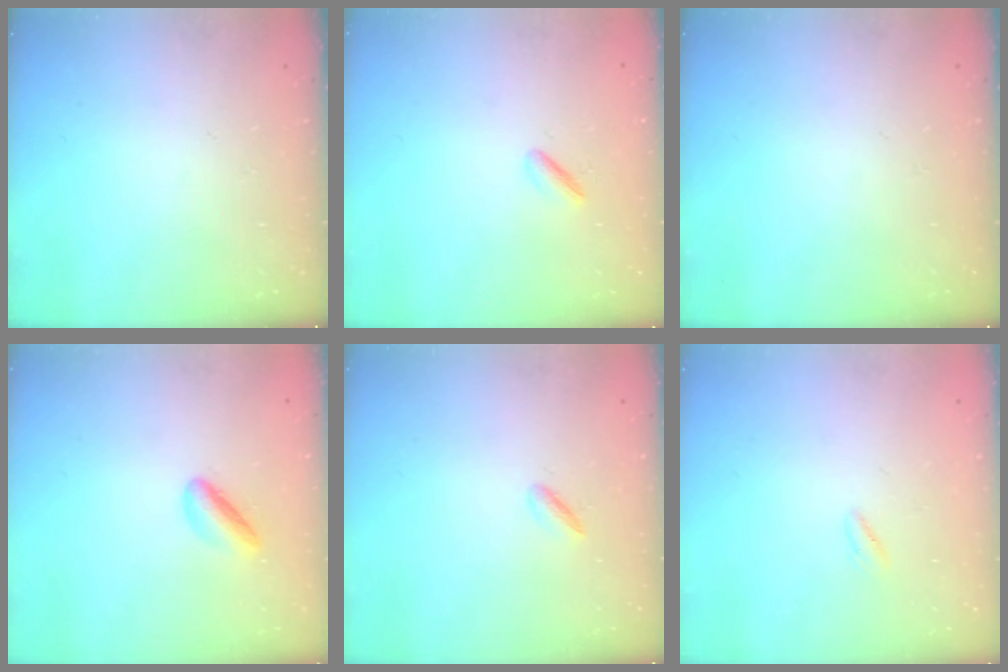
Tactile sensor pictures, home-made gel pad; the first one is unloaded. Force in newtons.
{"total": 2.1, "press": 1.9, "slide": 0.7}
{"total": 0.0}
{"total": 3.5, "press": 3.5, "slide": 0.2}
{"total": 2.0, "press": 2.0, "slide": 0.4}
{"total": 1.1, "press": 0.8, "slide": 0.6}